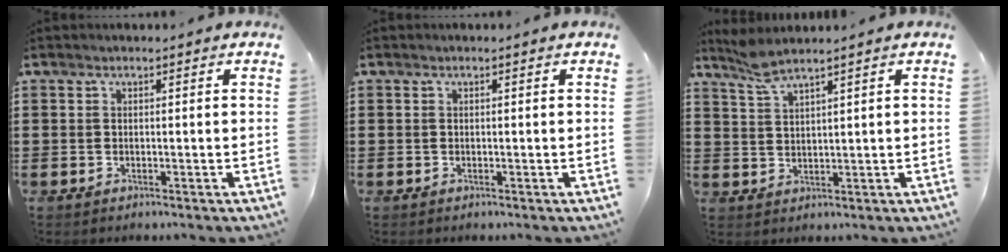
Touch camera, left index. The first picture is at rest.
{"total": 0.0}
{"total": 4.0, "force": [3.2, 0.3, 2.4], "torque": [-0.056, -0.002, 0.058]}